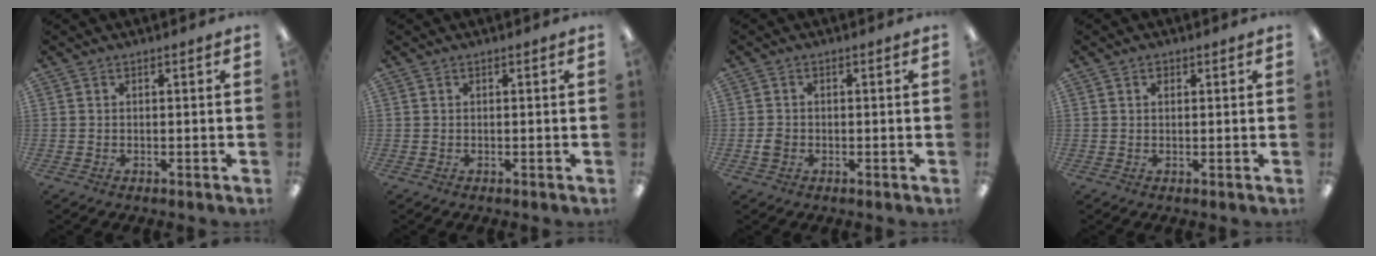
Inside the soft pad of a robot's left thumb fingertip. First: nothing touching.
{"total": 0.0}
{"total": 2.0, "force": [-0.6, 1.6, 1.0], "torque": [-0.018, 0.004, -0.012]}
{"total": 1.1, "force": [0.5, 0.8, 0.7], "torque": [-0.006, 0.000, 0.006]}